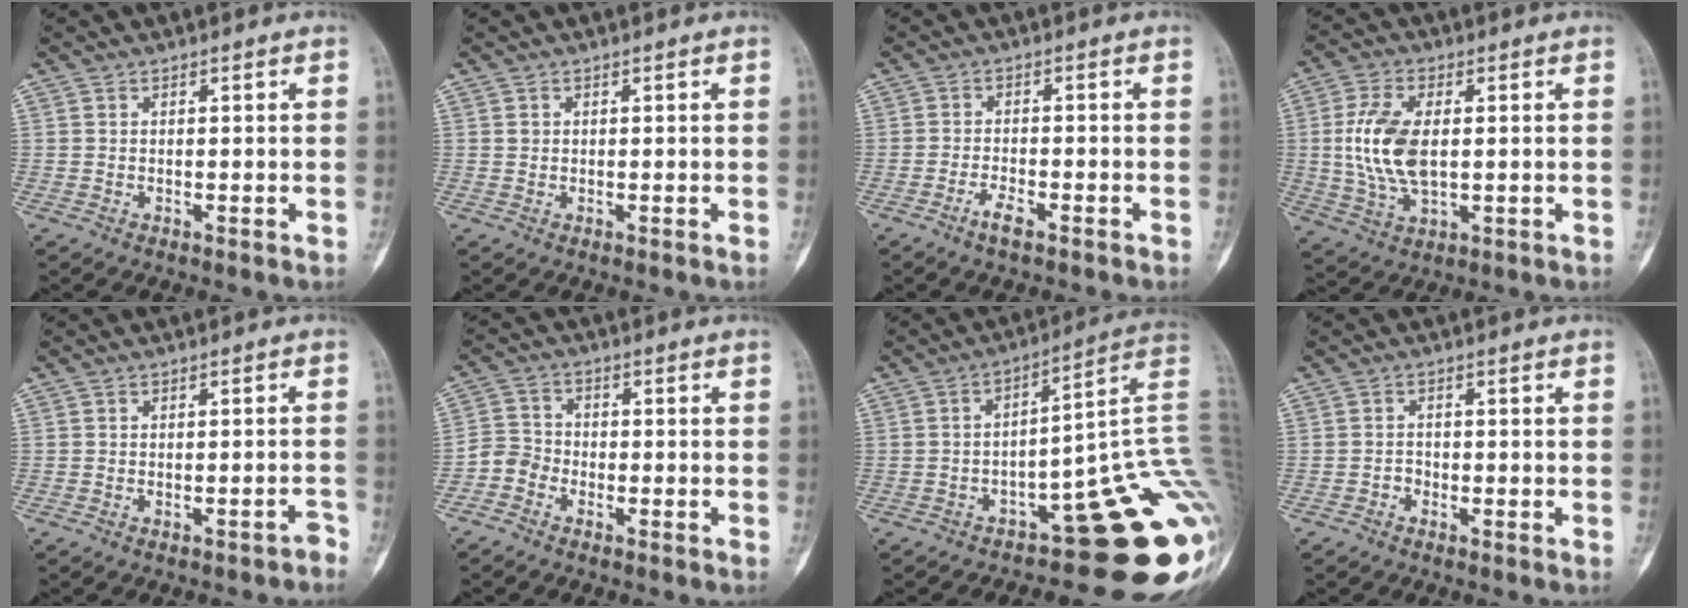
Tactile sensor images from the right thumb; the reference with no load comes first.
{"total": 0.9, "force": [0.2, 0.8, 0.3], "torque": [0.005, 0.002, 0.003]}
{"total": 3.2, "force": [-2.2, 1.1, 2.0], "torque": [-0.038, 0.013, -0.043]}
{"total": 12.0, "force": [0.7, 6.7, 9.9], "torque": [-0.198, -0.001, 0.018]}
{"total": 2.0, "force": [-1.7, 0.8, 0.7], "torque": [-0.002, 0.026, -0.021]}
{"total": 4.3, "force": [-2.5, 3.3, 1.1], "torque": [-0.005, 0.018, -0.061]}
{"total": 23.4, "force": [-8.4, 7.9, 20.3], "torque": [-0.153, 0.089, -0.106]}
{"total": 1.7, "force": [-1.0, 1.3, 0.3], "torque": [0.004, 0.007, -0.024]}